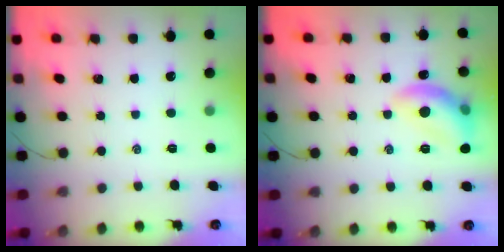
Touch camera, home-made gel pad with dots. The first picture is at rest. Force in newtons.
{"total": 12.4, "press": 12.4, "slide": 0.8}